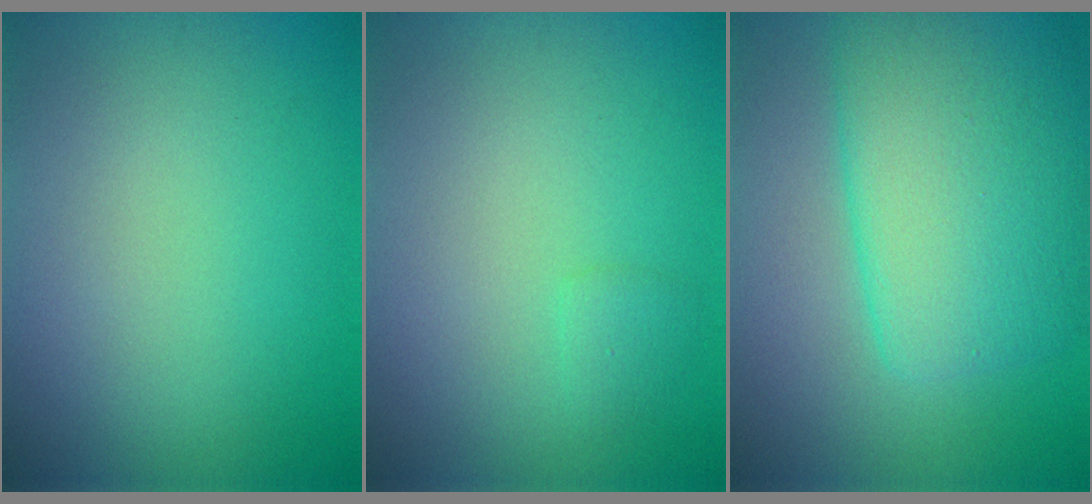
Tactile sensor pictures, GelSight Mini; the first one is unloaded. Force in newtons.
{"total": 0.8, "press": 0.8, "slide": 0.1}
{"total": 8.9, "press": 8.9, "slide": 0.2}